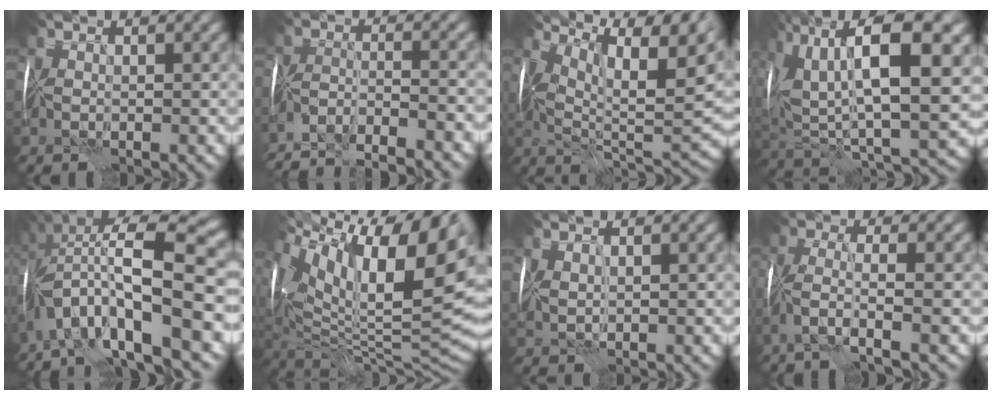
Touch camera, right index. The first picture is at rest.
{"total": 8.9, "force": [-8.6, 0.5, 2.1], "torque": [-0.031, -0.012, -0.133]}
{"total": 12.0, "force": [6.3, 3.2, 9.8], "torque": [-0.167, 0.011, 0.120]}
{"total": 14.6, "force": [4.6, 5.6, 12.6], "torque": [-0.252, 0.008, 0.090]}
{"total": 13.3, "force": [-3.3, 3.6, 12.4], "torque": [-0.207, 0.022, -0.052]}
{"total": 16.9, "force": [5.8, 6.0, 14.7], "torque": [-0.232, 0.027, 0.109]}
{"total": 1.1, "force": [0.6, 0.3, 0.8], "torque": [-0.025, 0.001, 0.021]}
{"total": 3.3, "force": [-2.4, -0.6, 2.2], "torque": [-0.052, 0.000, -0.056]}